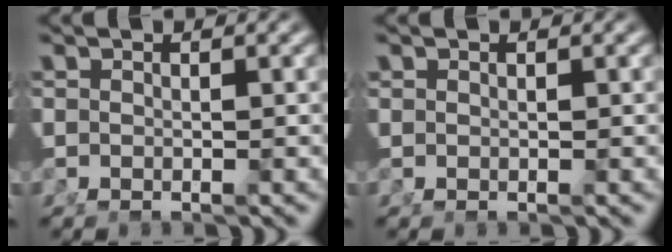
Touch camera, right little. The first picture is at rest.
{"total": 0.6, "force": [0.1, 0.6, -0.1], "torque": [-0.007, -0.008, 0.005]}